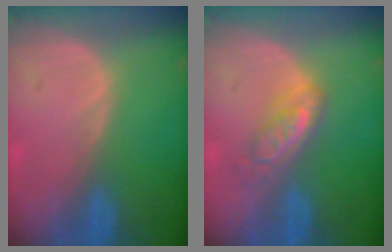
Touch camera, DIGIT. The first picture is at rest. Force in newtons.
{"total": 5.0, "press": 4.5, "slide": 2.2}